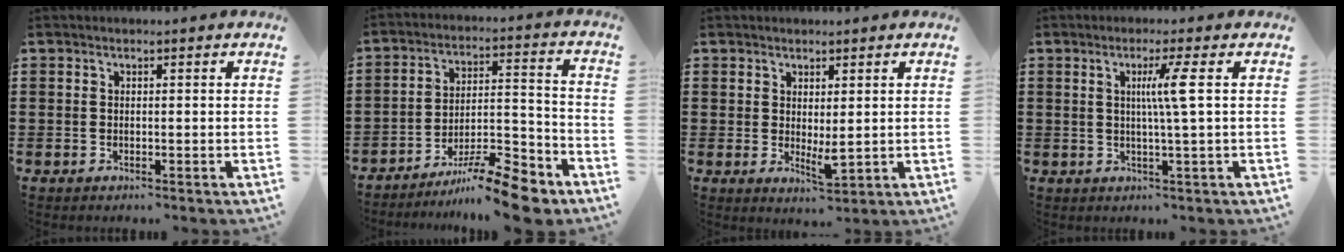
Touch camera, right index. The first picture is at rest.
{"total": 12.2, "force": [-10.1, 1.8, 6.6], "torque": [-0.094, 0.039, -0.187]}
{"total": 2.9, "force": [0.8, 1.3, 2.4], "torque": [-0.045, 0.001, 0.017]}
{"total": 4.6, "force": [0.9, -1.0, 4.4], "torque": [-0.086, -0.006, 0.007]}